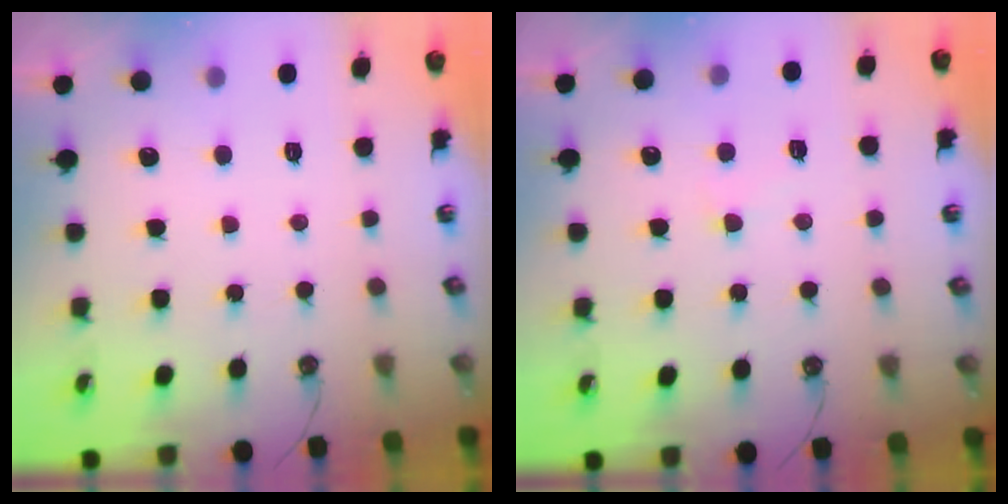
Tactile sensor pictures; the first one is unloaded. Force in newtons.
{"total": 1.5, "press": 1.4, "slide": 0.6}